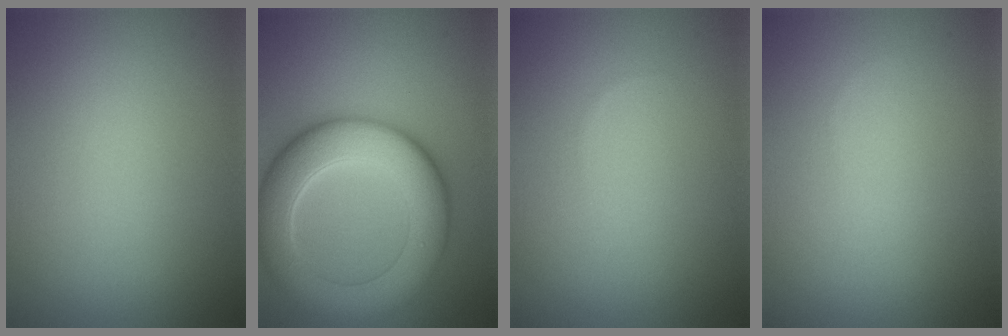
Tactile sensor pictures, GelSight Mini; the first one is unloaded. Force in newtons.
{"total": 9.4, "press": 9.3, "slide": 0.6}
{"total": 0.0}
{"total": 0.0}